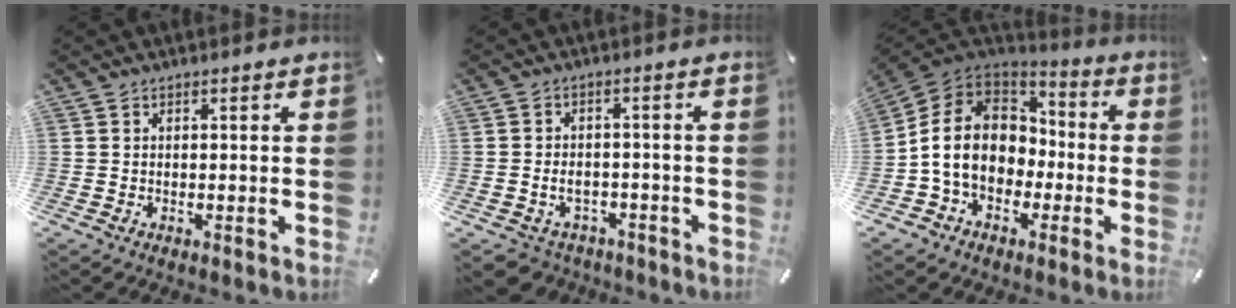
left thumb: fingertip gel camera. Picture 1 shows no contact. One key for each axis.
{"total": 4.4, "fx": -1.8, "fy": 3.6, "fz": 1.9, "tx": -0.042, "ty": 0.010, "tz": -0.033}
{"total": 14.4, "fx": -1.6, "fy": 12.2, "fz": 7.4, "tx": -0.158, "ty": 0.023, "tz": -0.026}